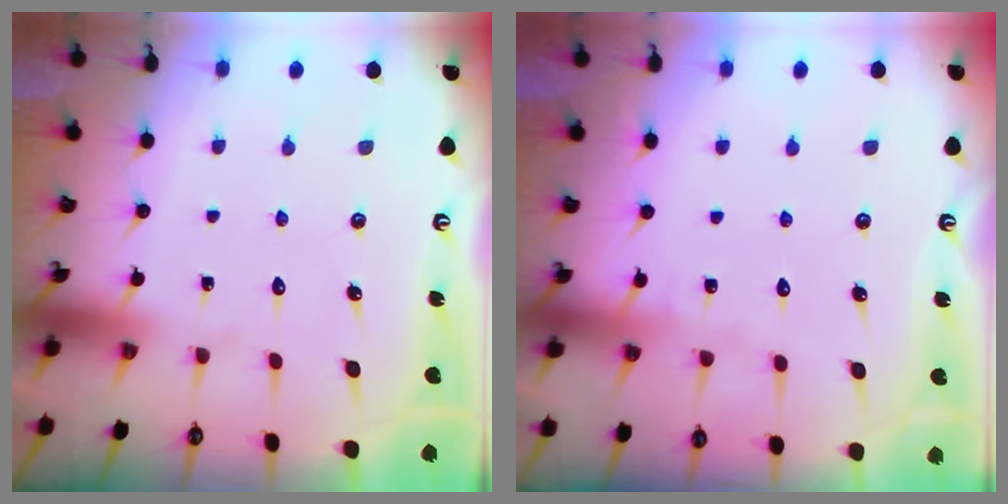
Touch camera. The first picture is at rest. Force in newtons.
{"total": 2.5, "press": 2.5, "slide": 0.2}